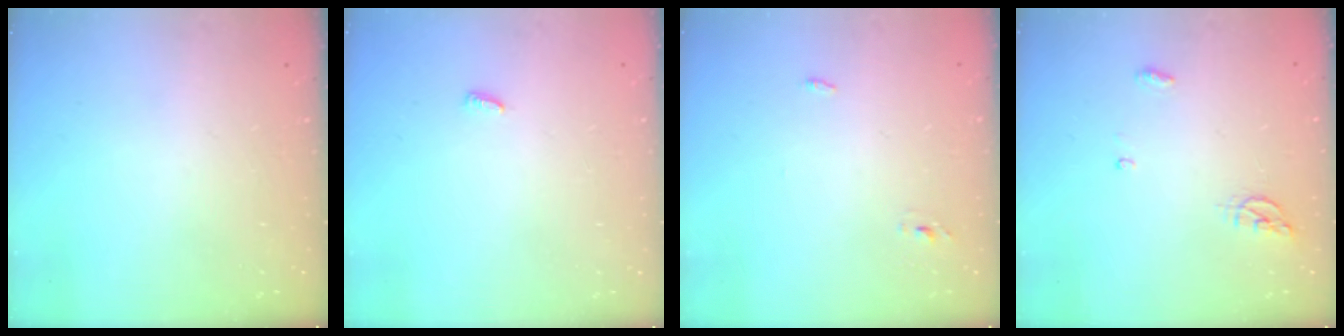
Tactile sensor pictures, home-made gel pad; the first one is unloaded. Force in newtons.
{"total": 3.5, "press": 3.4, "slide": 0.6}
{"total": 2.7, "press": 2.6, "slide": 0.8}
{"total": 4.5, "press": 4.3, "slide": 1.2}